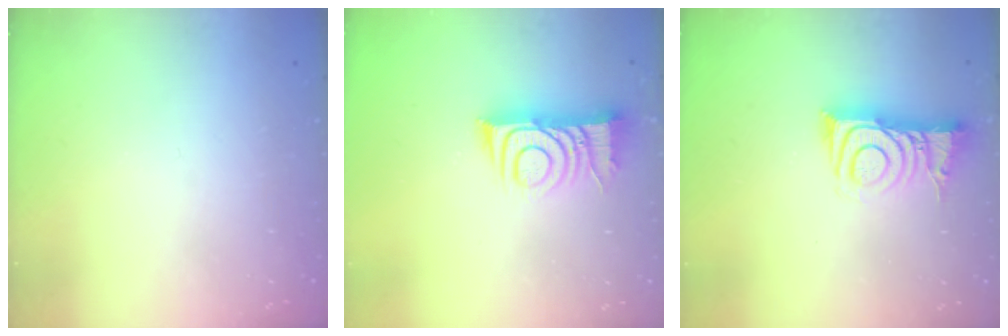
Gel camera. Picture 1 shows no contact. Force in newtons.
{"total": 9.6, "press": 9.6, "slide": 0.7}
{"total": 8.3, "press": 8.3, "slide": 0.7}